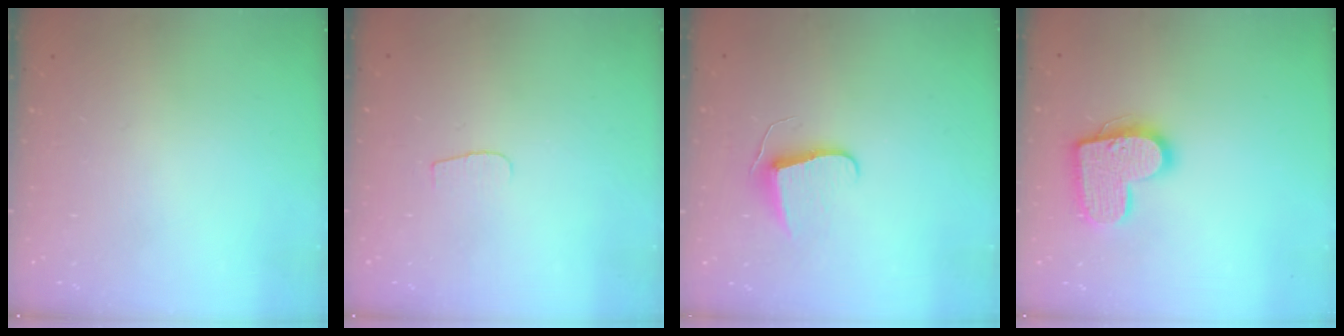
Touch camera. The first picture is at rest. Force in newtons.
{"total": 3.4, "press": 3.4, "slide": 0.4}
{"total": 7.5, "press": 7.4, "slide": 0.6}
{"total": 15.7, "press": 15.6, "slide": 0.9}